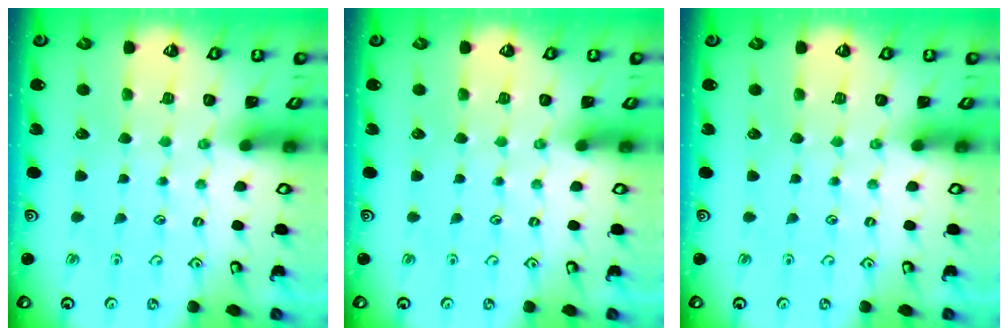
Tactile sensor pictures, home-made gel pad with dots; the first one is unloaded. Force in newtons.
{"total": 0.0}
{"total": 0.0}